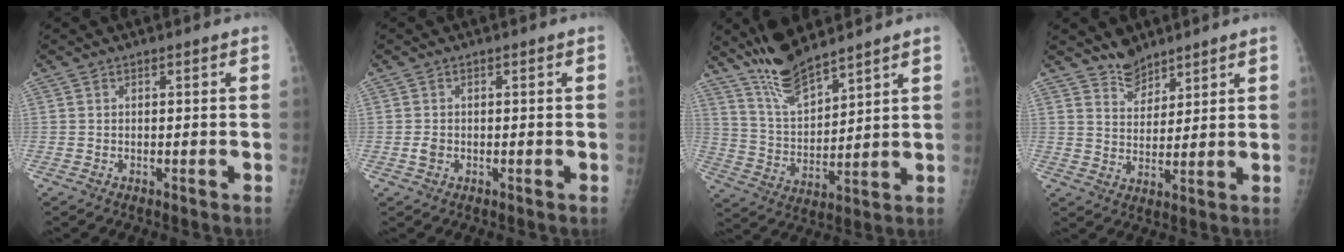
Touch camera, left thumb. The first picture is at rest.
{"total": 1.5, "force": [-0.4, 1.2, 0.9], "torque": [-0.014, 0.001, -0.006]}
{"total": 10.8, "force": [9.2, 2.2, 5.1], "torque": [-0.085, -0.053, 0.188]}
{"total": 5.2, "force": [4.5, 2.4, 0.8], "torque": [0.013, -0.040, 0.084]}